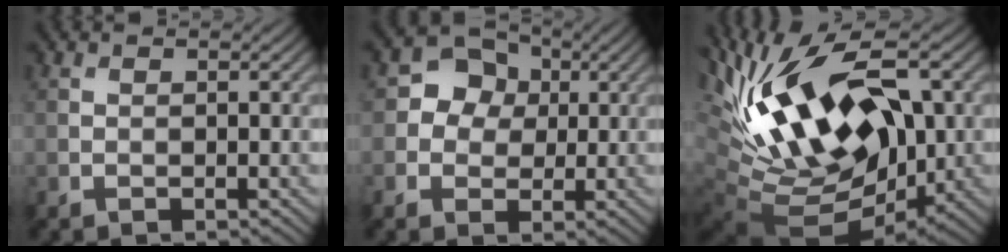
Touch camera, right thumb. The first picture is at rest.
{"total": 5.8, "force": [1.1, 5.2, 2.4], "torque": [-0.051, 0.018, -0.004]}
{"total": 19.0, "force": [3.4, 9.9, 15.9], "torque": [-0.303, 0.010, 0.053]}